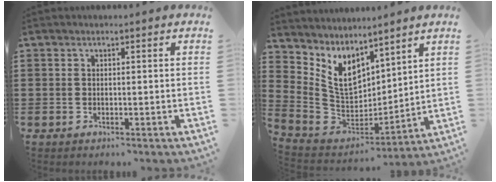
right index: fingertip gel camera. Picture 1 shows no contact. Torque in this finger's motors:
{"motor_torque": [1.03, 1.10, 0.22, 0.05]}